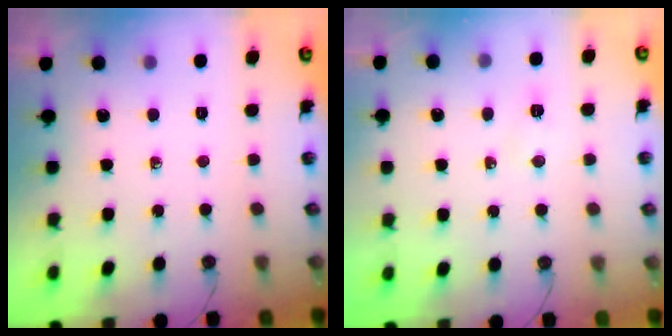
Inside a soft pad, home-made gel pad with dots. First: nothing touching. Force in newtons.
{"total": 5.7, "press": 5.4, "slide": 2.1}